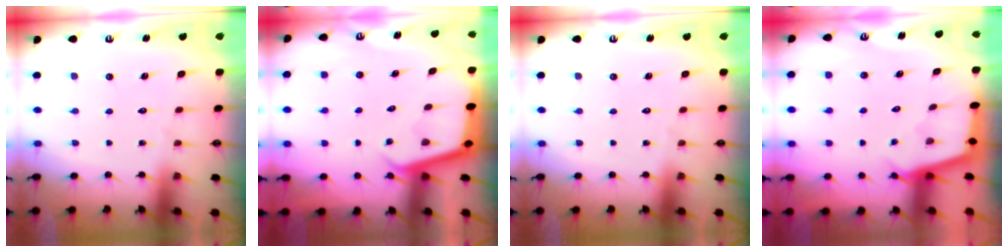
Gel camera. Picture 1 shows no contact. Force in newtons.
{"total": 3.6, "press": 3.6, "slide": 0.3}
{"total": 0.0}
{"total": 2.8, "press": 2.7, "slide": 0.3}